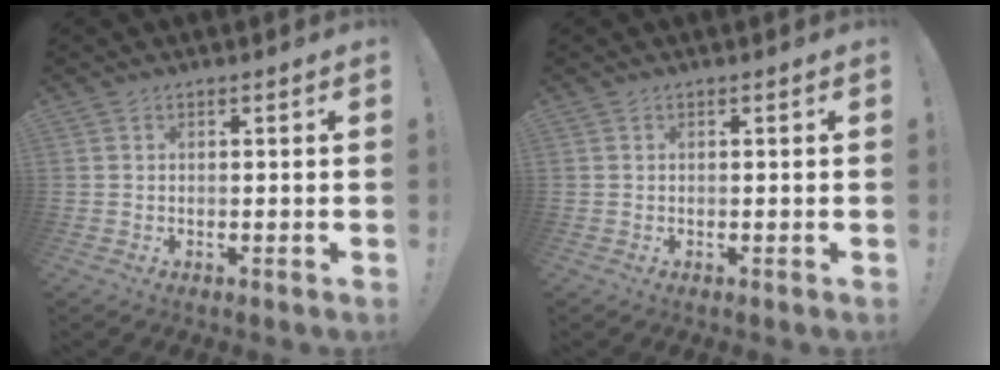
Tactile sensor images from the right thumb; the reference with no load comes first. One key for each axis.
{"total": 0.0}